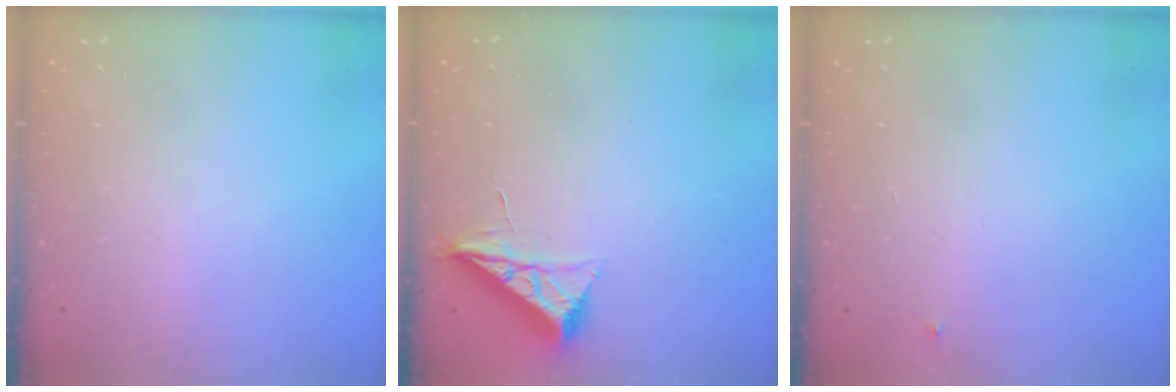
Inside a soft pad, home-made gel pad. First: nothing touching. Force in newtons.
{"total": 6.3, "press": 6.2, "slide": 0.8}
{"total": 3.0, "press": 2.9, "slide": 0.4}